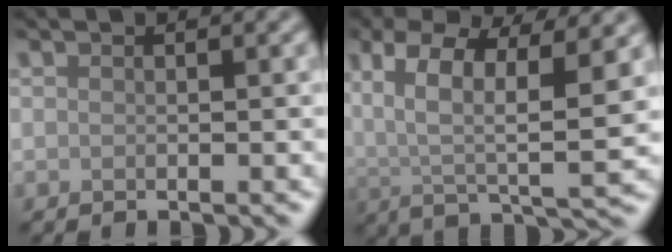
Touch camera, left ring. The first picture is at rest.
{"total": 9.4, "force": [3.3, 3.7, 8.0], "torque": [-0.154, 0.005, 0.052]}